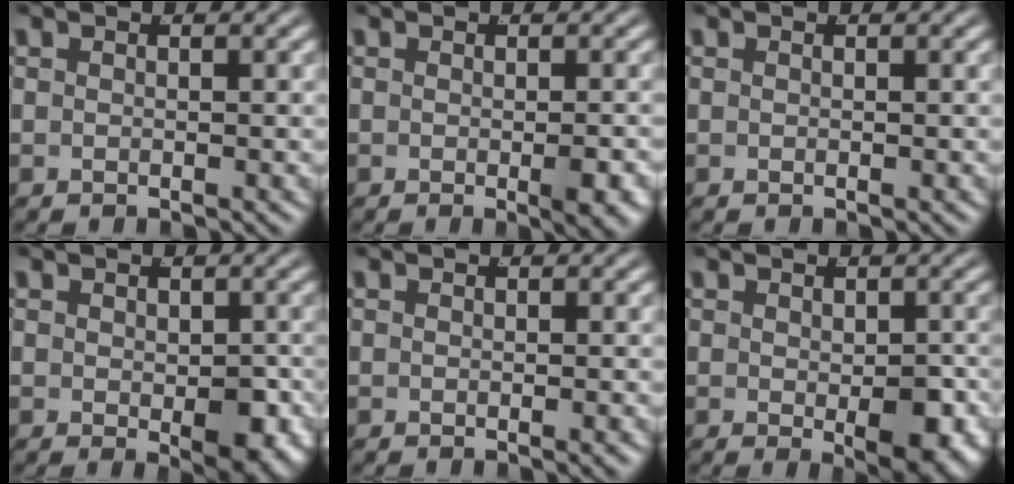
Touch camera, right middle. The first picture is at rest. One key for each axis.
{"total": 1.7, "fx": -0.7, "fy": 0.1, "fz": 1.6, "tx": -0.014, "ty": -0.003, "tz": -0.010}
{"total": 0.0}
{"total": 3.3, "fx": -0.9, "fy": 1.4, "fz": 2.8, "tx": -0.030, "ty": -0.021, "tz": -0.003}
{"total": 0.0}
{"total": 3.8, "fx": -1.0, "fy": 1.4, "fz": 3.3, "tx": -0.036, "ty": -0.022, "tz": -0.007}